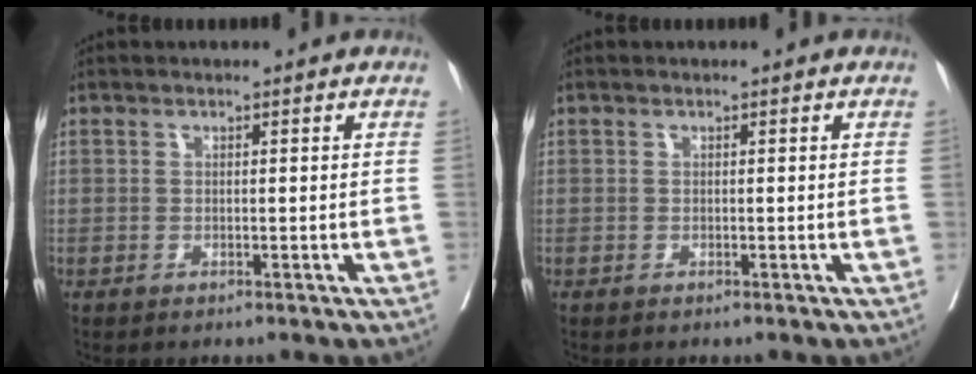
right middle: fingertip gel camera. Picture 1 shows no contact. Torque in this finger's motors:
{"motor_torque": [0.09, -0.14, -0.01, 0.02]}